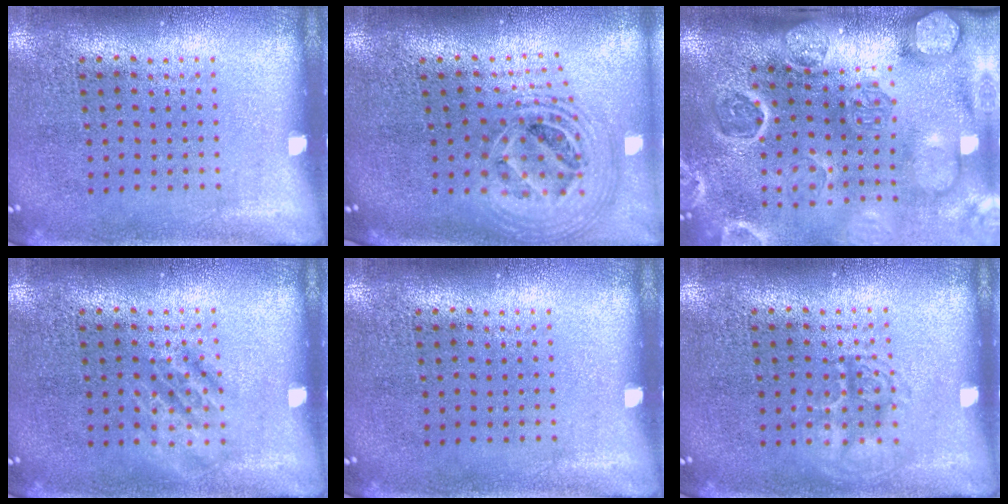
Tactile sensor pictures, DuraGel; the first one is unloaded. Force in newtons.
{"total": 2.5, "press": 1.8, "slide": 1.7}
{"total": 4.3, "press": 3.6, "slide": 2.5}
{"total": 1.6, "press": 1.6, "slide": 0.3}
{"total": 0.0}
{"total": 1.9, "press": 1.9, "slide": 0.3}